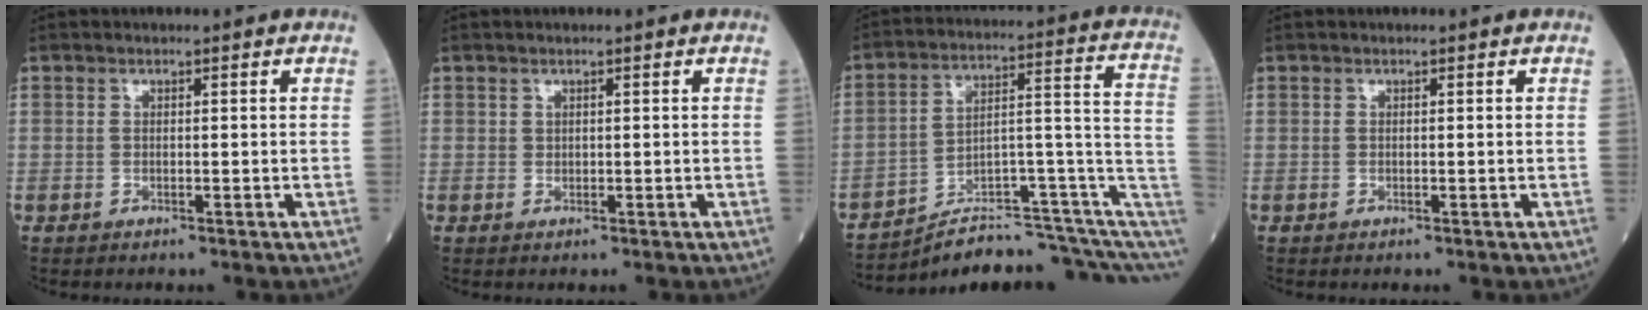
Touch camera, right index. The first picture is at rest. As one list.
[{"total": 0.0}, {"total": 14.3, "force": [-10.6, 3.5, 8.9], "torque": [-0.093, 0.090, -0.153]}, {"total": 0.0}]